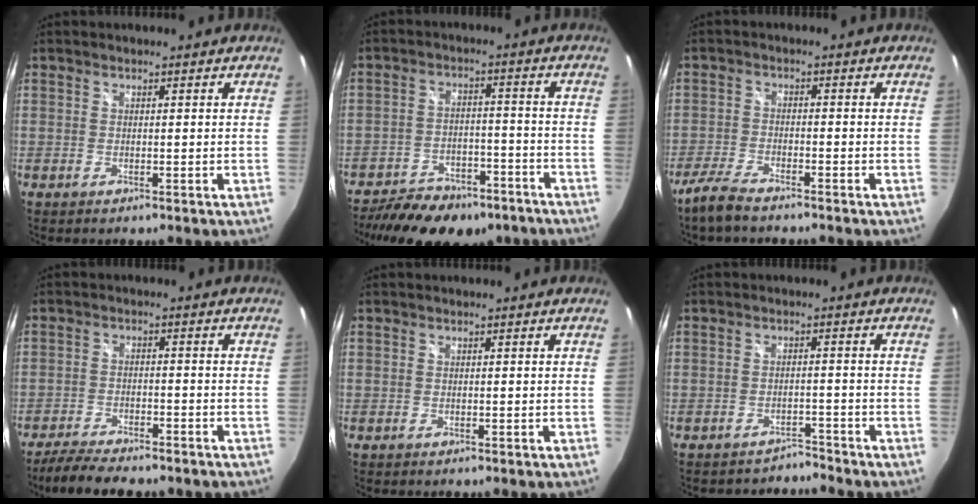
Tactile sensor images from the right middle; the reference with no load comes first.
{"total": 18.4, "force": [-14.0, 8.4, 8.6], "torque": [-0.182, -0.011, -0.191]}
{"total": 5.5, "force": [-4.7, 1.1, 2.7], "torque": [-0.078, -0.012, -0.094]}
{"total": 10.0, "force": [-8.5, 2.3, 4.6], "torque": [-0.113, -0.027, -0.140]}
{"total": 0.0}
{"total": 2.7, "force": [-2.6, 0.6, -0.5], "torque": [0.009, 0.003, -0.043]}